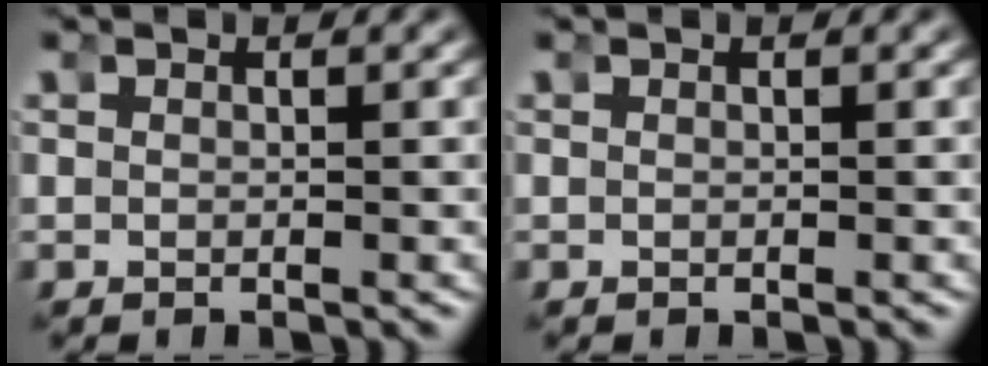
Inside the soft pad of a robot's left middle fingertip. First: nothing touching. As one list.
[{"total": 0.0}]